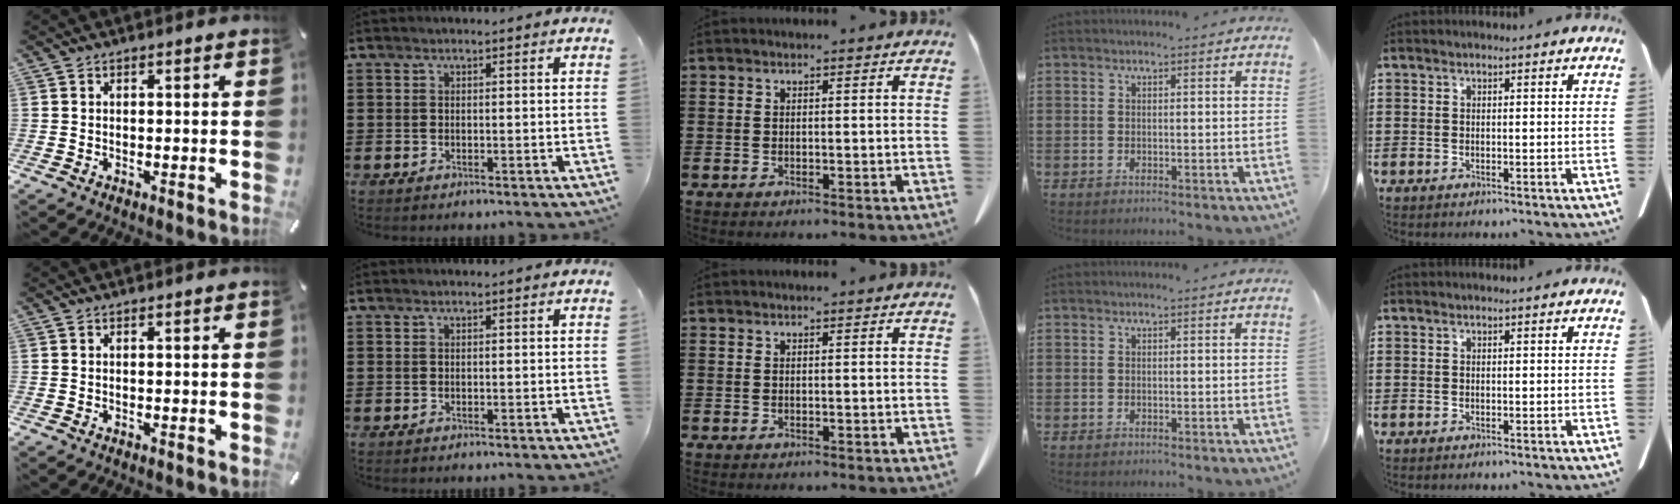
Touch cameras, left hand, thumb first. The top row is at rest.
{}